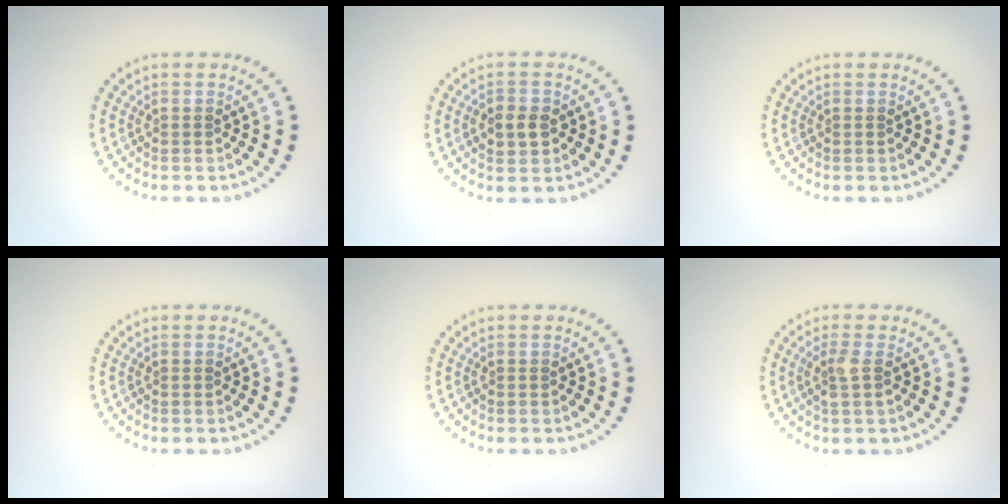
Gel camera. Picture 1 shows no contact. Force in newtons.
{"total": 2.7, "press": 2.7, "slide": 0.4}
{"total": 0.0}
{"total": 0.0}
{"total": 0.0}
{"total": 1.7, "press": 1.4, "slide": 0.9}